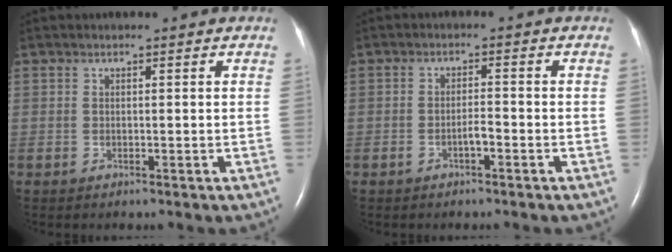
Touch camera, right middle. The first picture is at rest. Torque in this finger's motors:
{"motor_torque": [-0.02, 0.02, 0.01, 0.03]}